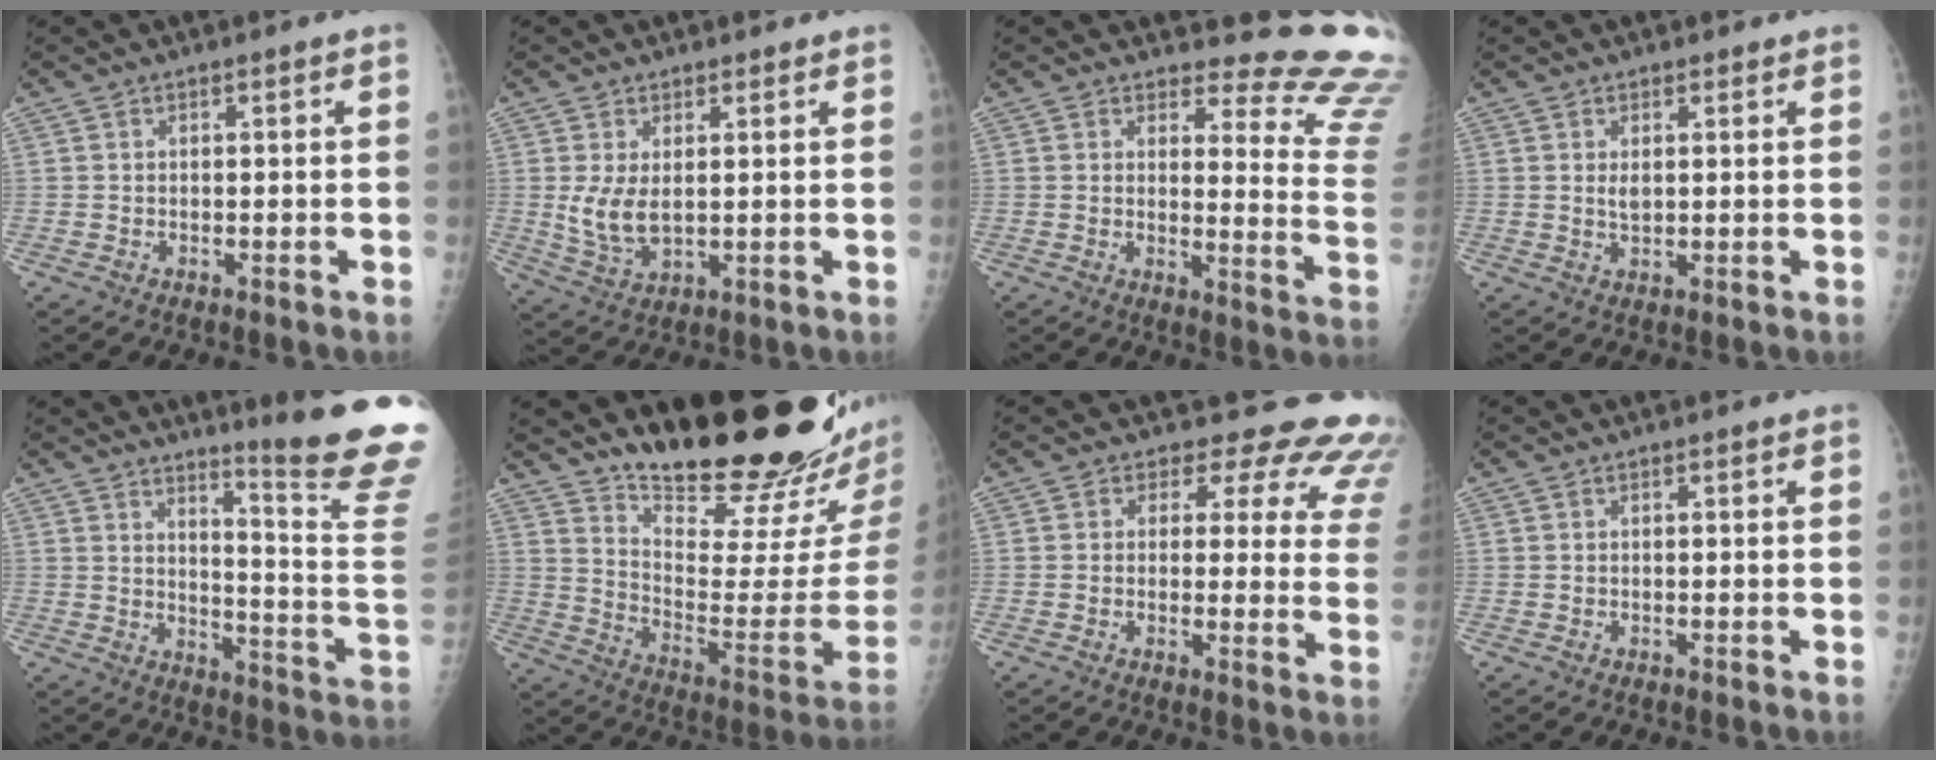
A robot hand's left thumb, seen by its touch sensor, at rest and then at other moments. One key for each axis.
{"total": 6.4, "fx": 1.3, "fy": 3.9, "fz": 4.9, "tx": -0.089, "ty": -0.017, "tz": 0.036}
{"total": 15.6, "fx": 15.2, "fy": 2.4, "fz": 2.5, "tx": 0.013, "ty": -0.183, "tz": 0.140}
{"total": 2.0, "fx": 0.8, "fy": 1.2, "fz": 1.4, "tx": -0.018, "ty": -0.006, "tz": 0.016}
{"total": 19.1, "fx": 14.9, "fy": -0.7, "fz": 11.9, "tx": -0.142, "ty": -0.156, "tz": 0.190}
{"total": 25.3, "fx": 20.5, "fy": 4.7, "fz": 14.1, "tx": -0.182, "ty": -0.154, "tz": 0.301}
{"total": 16.4, "fx": 13.9, "fy": 7.1, "fz": 4.8, "tx": -0.007, "ty": -0.093, "tz": 0.121}
{"total": 0.0}